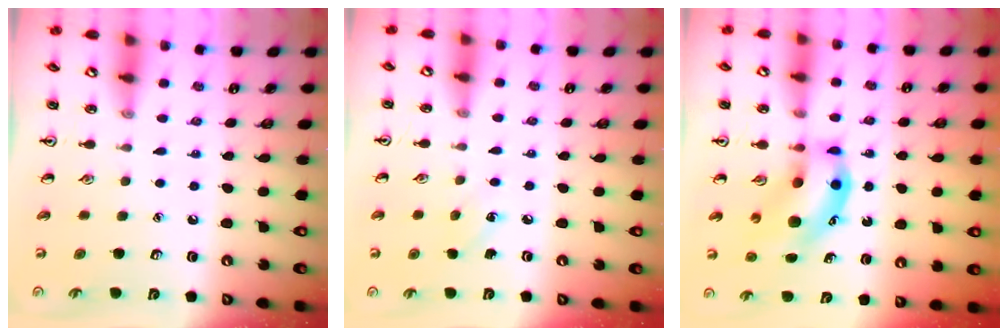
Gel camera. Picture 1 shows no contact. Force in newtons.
{"total": 5.3, "press": 5.0, "slide": 1.6}
{"total": 11.3, "press": 10.9, "slide": 3.1}